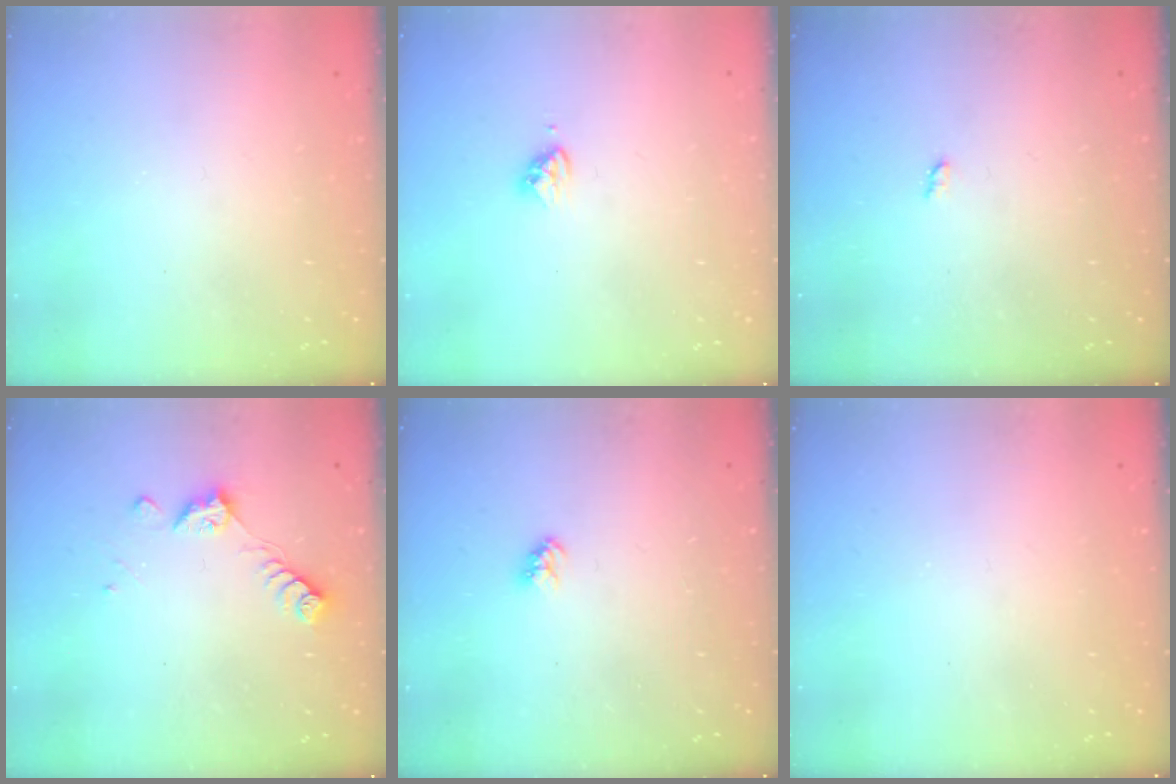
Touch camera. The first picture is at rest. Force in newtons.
{"total": 3.4, "press": 3.3, "slide": 0.6}
{"total": 1.2, "press": 1.2, "slide": 0.2}
{"total": 6.4, "press": 6.3, "slide": 1.1}
{"total": 3.2, "press": 3.2, "slide": 0.3}
{"total": 0.0}